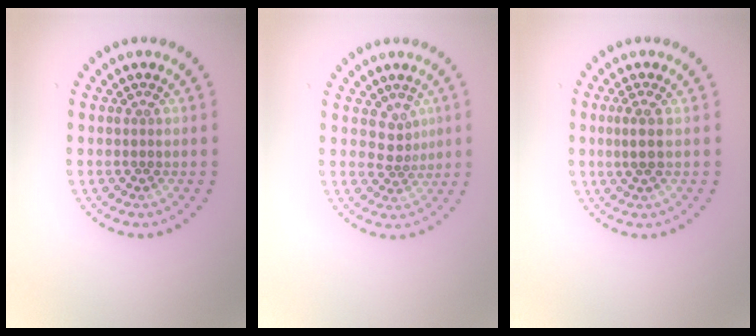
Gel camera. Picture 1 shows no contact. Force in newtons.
{"total": 1.9, "press": 1.3, "slide": 1.4}
{"total": 1.6, "press": 1.4, "slide": 0.9}